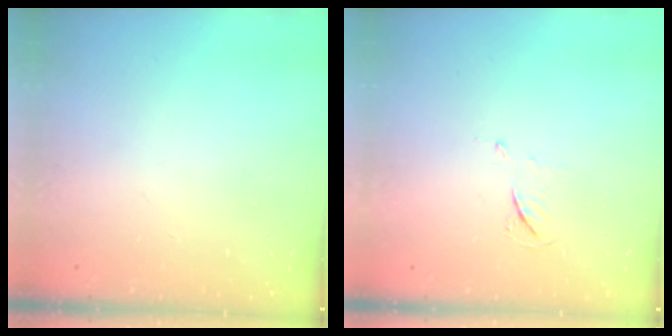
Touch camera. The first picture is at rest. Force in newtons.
{"total": 4.9, "press": 4.9, "slide": 0.7}